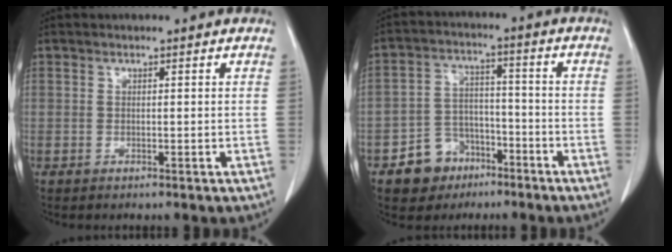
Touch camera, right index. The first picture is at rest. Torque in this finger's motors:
{"motor_torque": [-0.34, -0.14, -0.38, -0.20]}